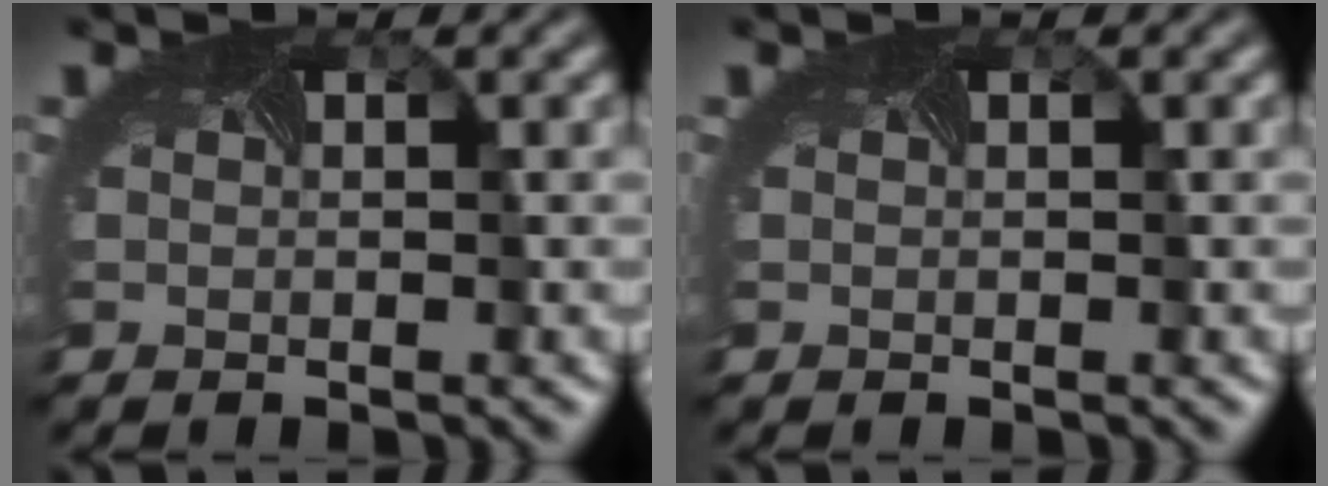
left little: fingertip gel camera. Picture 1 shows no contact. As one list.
[{"total": 0.0}]